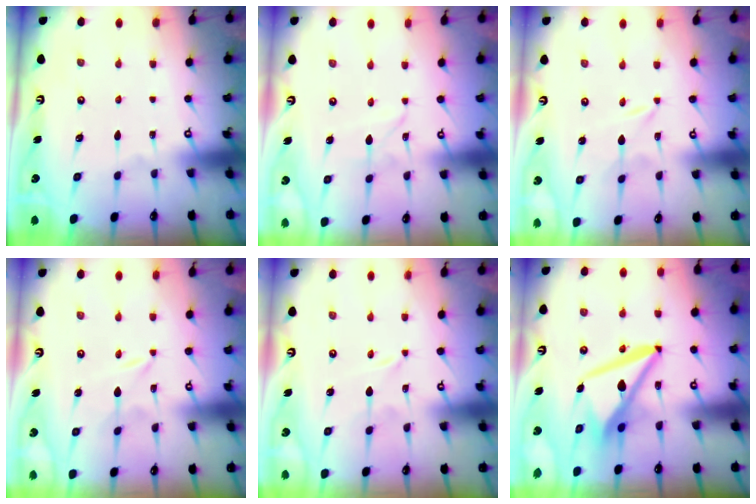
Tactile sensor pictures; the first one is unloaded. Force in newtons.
{"total": 1.6, "press": 1.5, "slide": 0.2}
{"total": 0.0}
{"total": 0.0}
{"total": 0.0}
{"total": 10.8, "press": 10.7, "slide": 1.8}